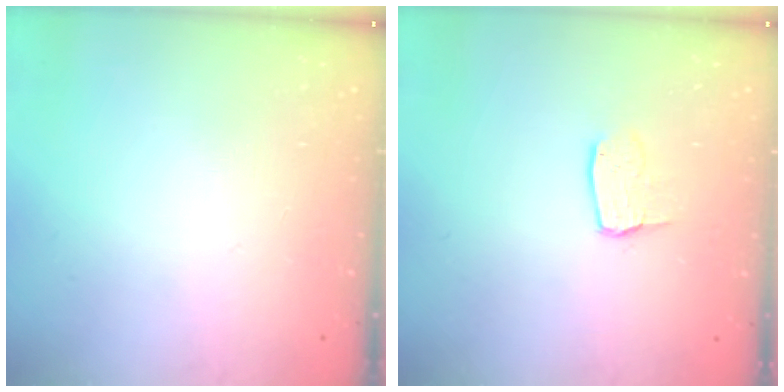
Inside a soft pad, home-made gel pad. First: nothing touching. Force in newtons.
{"total": 3.0, "press": 3.0, "slide": 0.2}